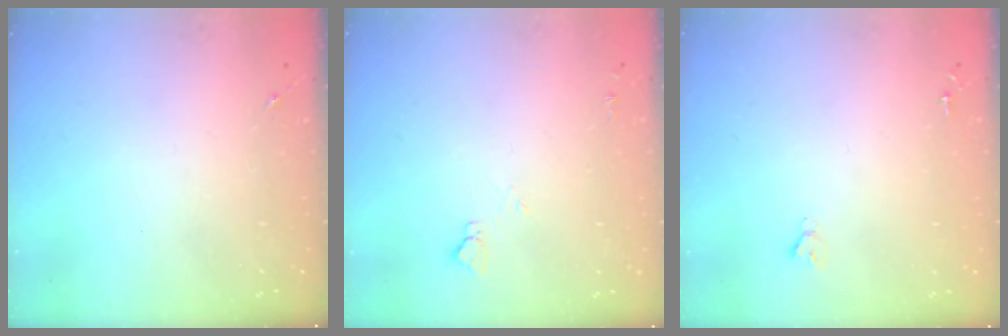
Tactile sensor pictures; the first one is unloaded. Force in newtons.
{"total": 4.4, "press": 4.3, "slide": 0.6}
{"total": 1.9, "press": 1.9, "slide": 0.2}